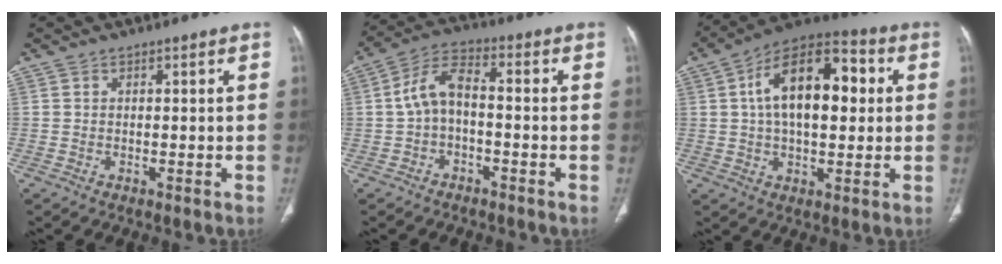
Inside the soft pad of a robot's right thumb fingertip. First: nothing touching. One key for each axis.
{"total": 7.2, "fx": -1.1, "fy": 3.9, "fz": 6.0, "tx": -0.116, "ty": 0.032, "tz": -0.030}
{"total": 18.1, "fx": 3.2, "fy": 9.7, "fz": 15.0, "tx": -0.221, "ty": 0.028, "tz": 0.045}